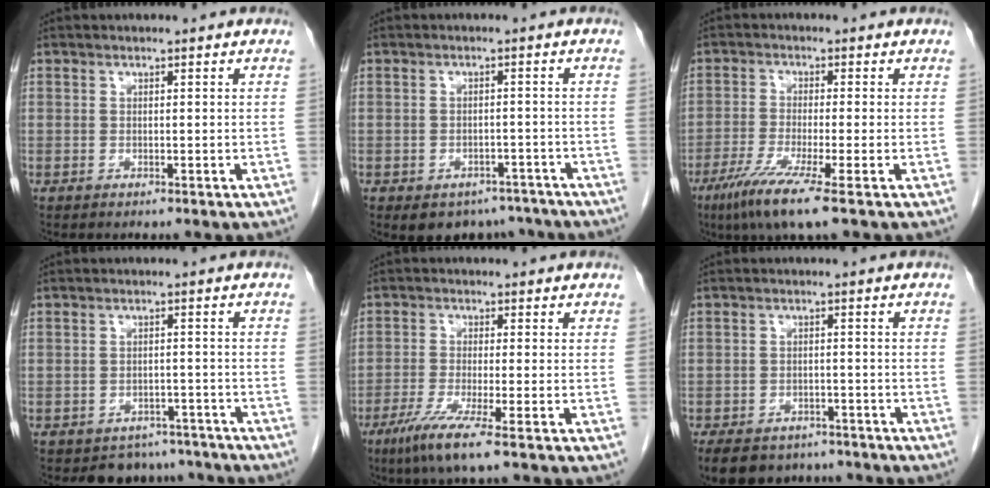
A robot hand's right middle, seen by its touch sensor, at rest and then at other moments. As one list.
[{"total": 7.1, "force": [-5.4, 4.3, 1.5], "torque": [-0.004, 0.013, -0.067]}, {"total": 7.9, "force": [-4.6, -0.5, 6.3], "torque": [-0.117, -0.025, -0.086]}, {"total": 5.8, "force": [-4.9, 3.0, -0.3], "torque": [0.018, 0.015, -0.063]}, {"total": 6.4, "force": [-3.9, -0.5, 5.1], "torque": [-0.099, -0.021, -0.075]}, {"total": 12.6, "force": [-9.5, 7.0, 4.4], "torque": [-0.097, -0.007, -0.121]}]